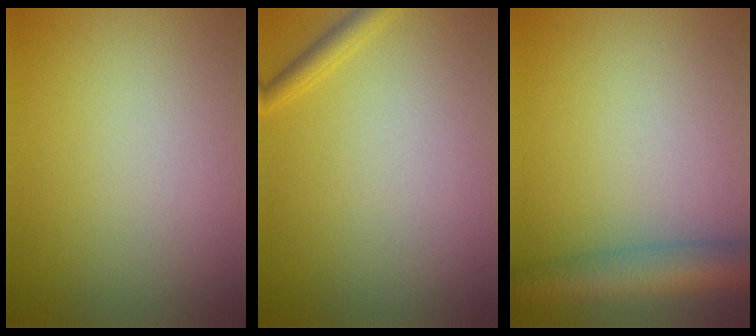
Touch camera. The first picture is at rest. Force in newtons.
{"total": 1.5, "press": 1.5, "slide": 0.2}
{"total": 5.4, "press": 5.4, "slide": 0.1}